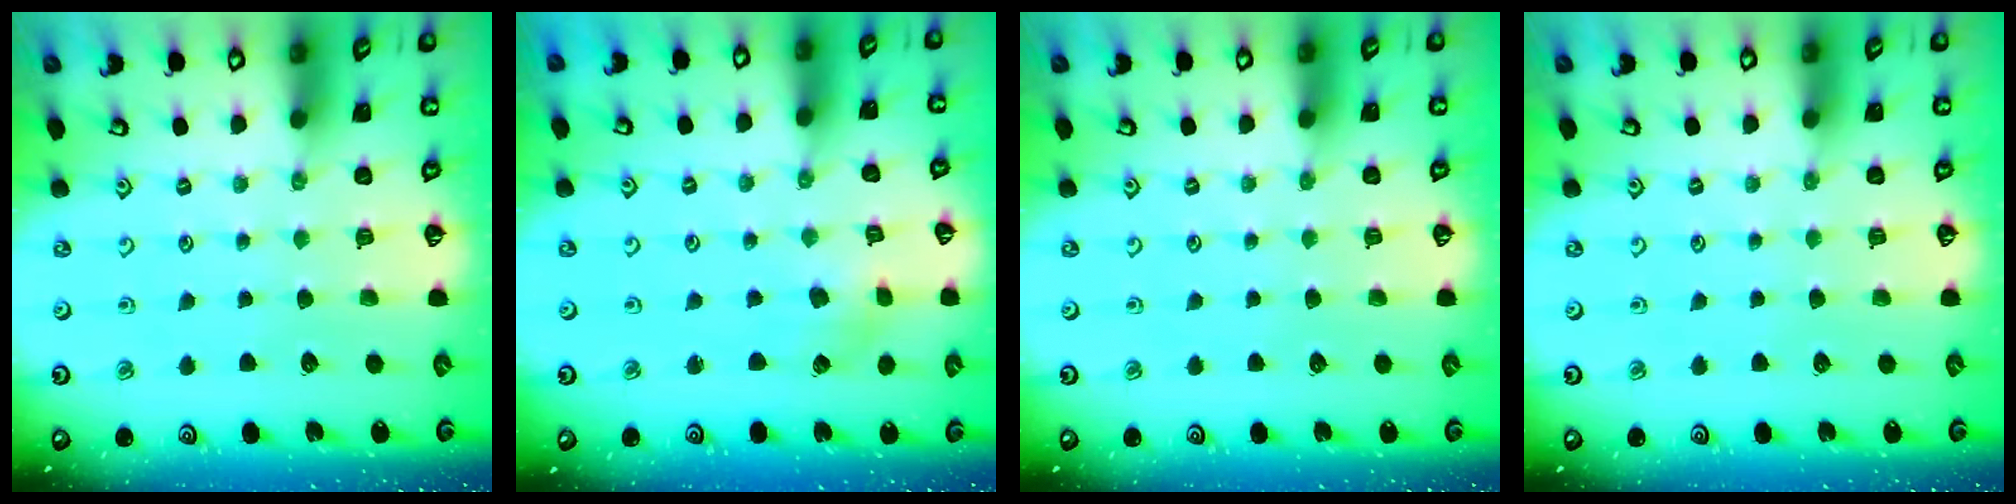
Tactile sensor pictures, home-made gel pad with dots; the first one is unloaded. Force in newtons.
{"total": 2.6, "press": 2.6, "slide": 0.5}
{"total": 0.0}
{"total": 0.0}